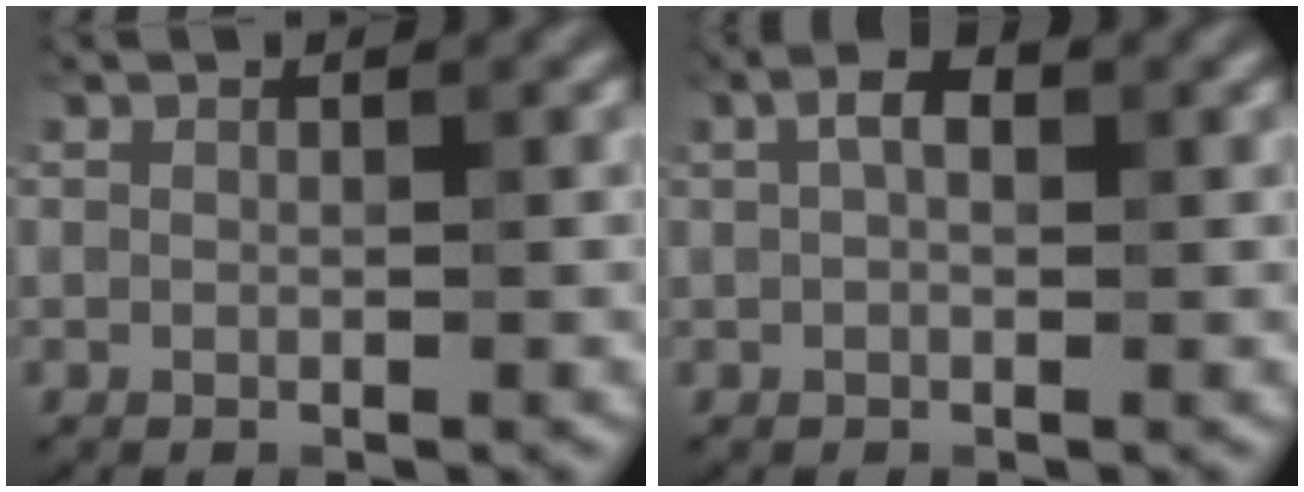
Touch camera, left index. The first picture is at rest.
{"total": 2.4, "force": [0.7, 1.3, 2.0], "torque": [-0.036, 0.006, 0.007]}